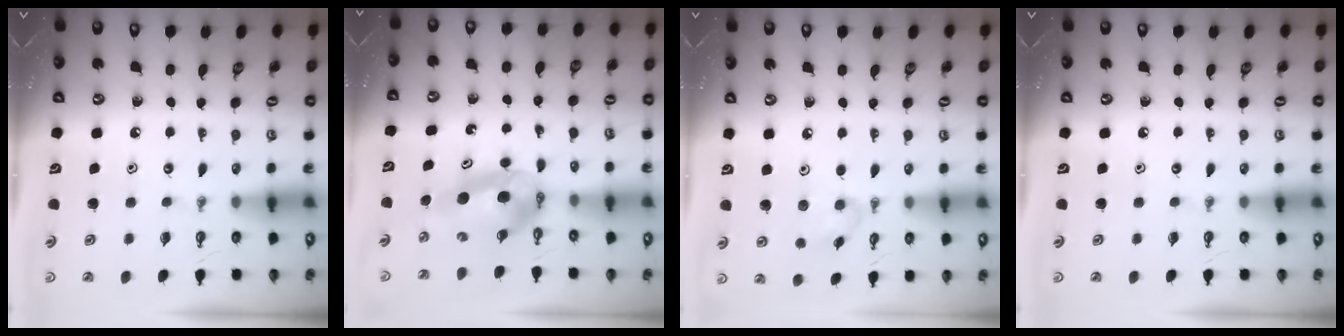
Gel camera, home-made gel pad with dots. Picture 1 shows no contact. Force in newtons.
{"total": 5.3, "press": 5.3, "slide": 0.3}
{"total": 5.9, "press": 5.8, "slide": 1.2}
{"total": 0.0}